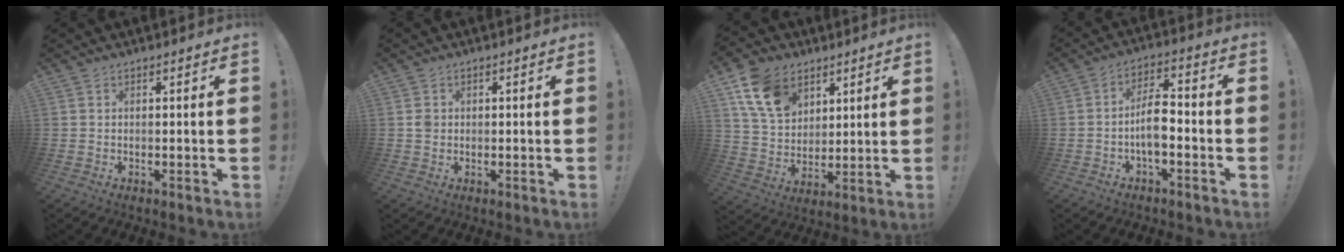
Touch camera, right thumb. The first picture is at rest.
{"total": 4.6, "force": [0.0, 4.2, 1.9], "torque": [-0.017, 0.004, 0.001]}
{"total": 14.8, "force": [7.8, 10.3, 7.3], "torque": [-0.124, -0.027, 0.154]}
{"total": 8.8, "force": [-2.5, 4.2, 7.3], "torque": [-0.125, 0.014, -0.045]}